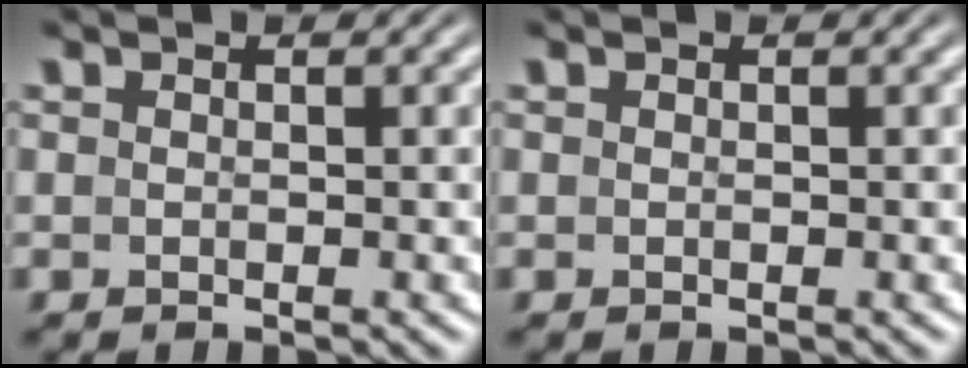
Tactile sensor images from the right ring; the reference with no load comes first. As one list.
[{"total": 0.0}]